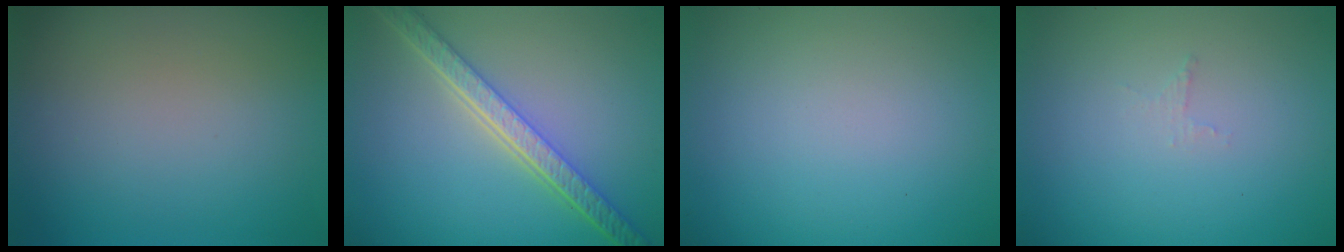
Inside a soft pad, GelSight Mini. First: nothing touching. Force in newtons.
{"total": 5.7, "press": 4.4, "slide": 3.6}
{"total": 0.0}
{"total": 0.7, "press": 0.6, "slide": 0.2}